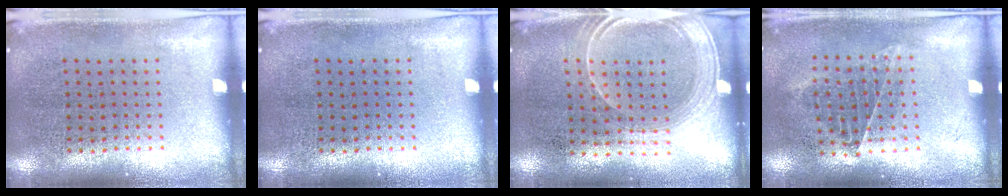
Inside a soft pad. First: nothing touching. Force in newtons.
{"total": 0.0}
{"total": 1.6, "press": 1.4, "slide": 0.8}
{"total": 0.9, "press": 0.8, "slide": 0.4}